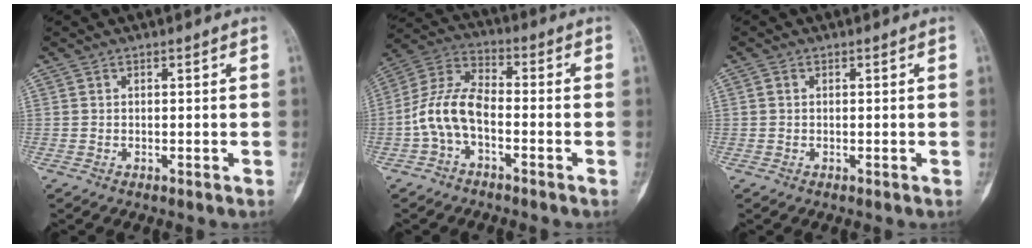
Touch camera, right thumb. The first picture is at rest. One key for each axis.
{"total": 9.9, "fx": -2.7, "fy": 5.3, "fz": 7.8, "tx": -0.159, "ty": 0.038, "tz": -0.064}
{"total": 0.7, "fx": 0.1, "fy": 0.6, "fz": 0.4, "tx": -0.007, "ty": 0.001, "tz": 0.000}